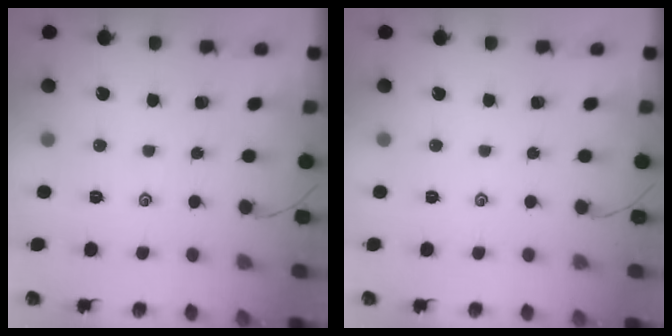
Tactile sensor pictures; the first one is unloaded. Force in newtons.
{"total": 0.0}